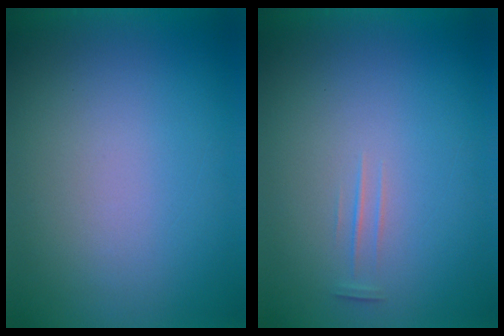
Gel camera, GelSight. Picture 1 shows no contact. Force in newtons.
{"total": 1.1}